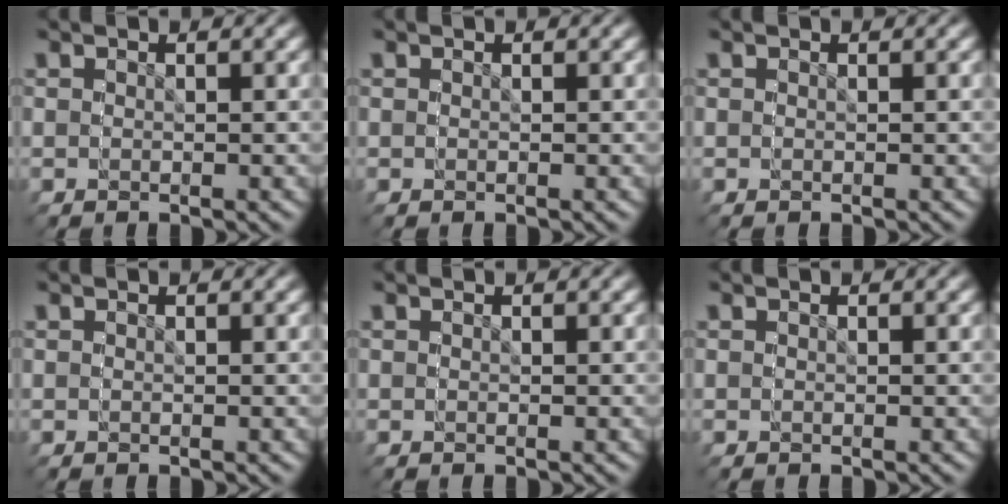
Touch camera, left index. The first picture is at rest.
{"total": 0.0}
{"total": 0.0}
{"total": 0.0}
{"total": 0.0}
{"total": 0.0}